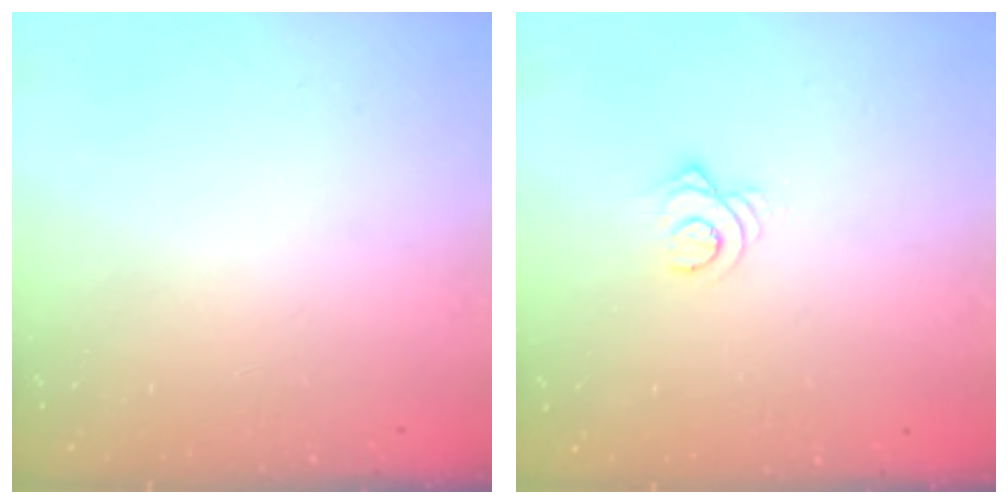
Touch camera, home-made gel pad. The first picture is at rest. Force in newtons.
{"total": 2.9, "press": 2.9, "slide": 0.1}